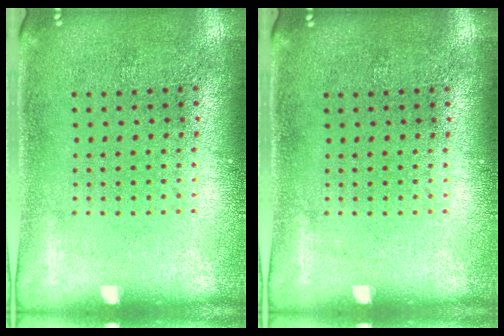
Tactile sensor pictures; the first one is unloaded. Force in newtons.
{"total": 0.0}